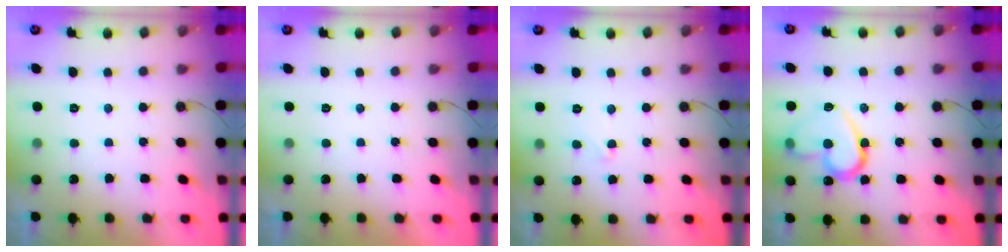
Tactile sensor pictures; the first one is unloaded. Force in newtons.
{"total": 1.8, "press": 1.8, "slide": 0.0}
{"total": 3.9, "press": 3.9, "slide": 0.2}
{"total": 15.5, "press": 15.4, "slide": 1.9}